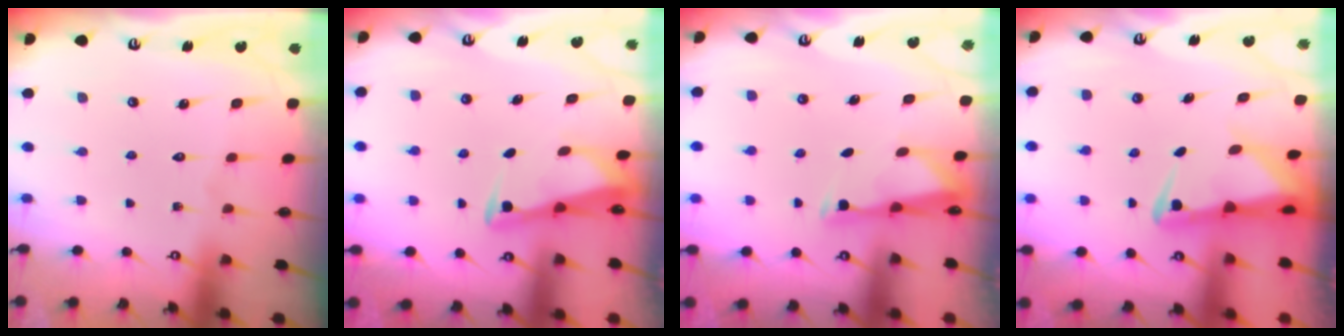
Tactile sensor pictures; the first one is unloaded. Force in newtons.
{"total": 3.0, "press": 2.9, "slide": 0.3}
{"total": 2.9, "press": 2.9, "slide": 0.5}
{"total": 3.2, "press": 3.1, "slide": 0.6}